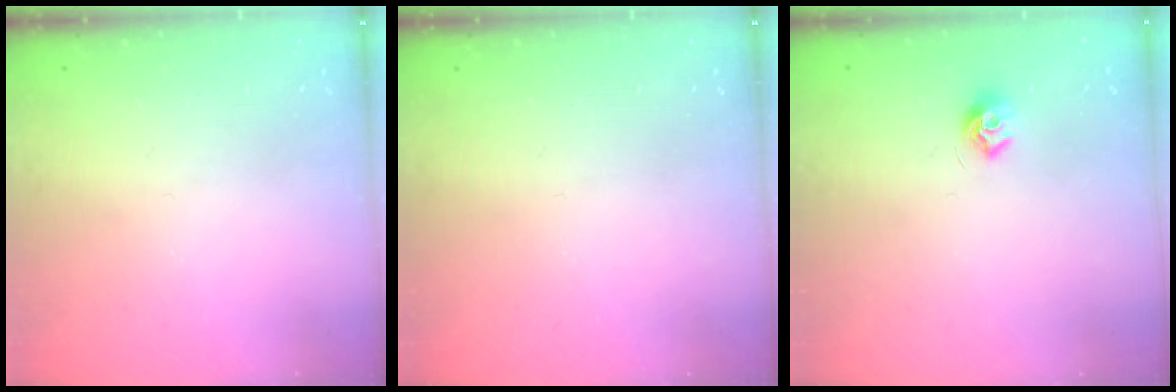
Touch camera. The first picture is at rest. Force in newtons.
{"total": 0.0}
{"total": 6.7, "press": 6.6, "slide": 0.6}